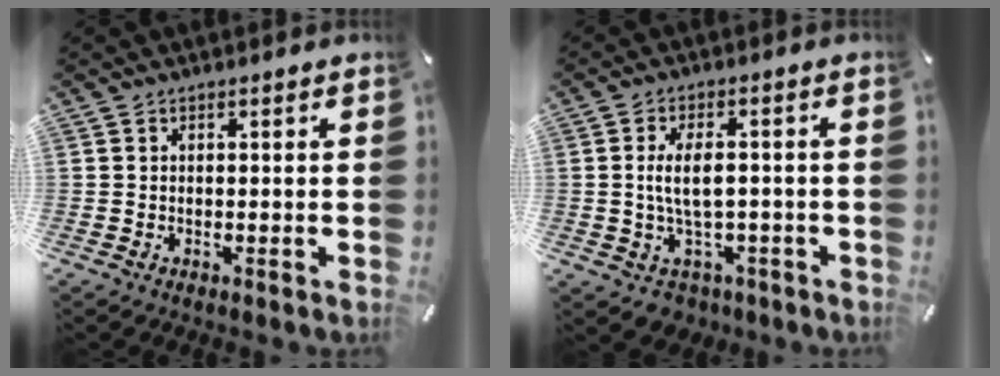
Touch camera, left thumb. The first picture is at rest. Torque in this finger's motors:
{"motor_torque": [0.21, 0.23, 0.37, -0.01, 0.17]}